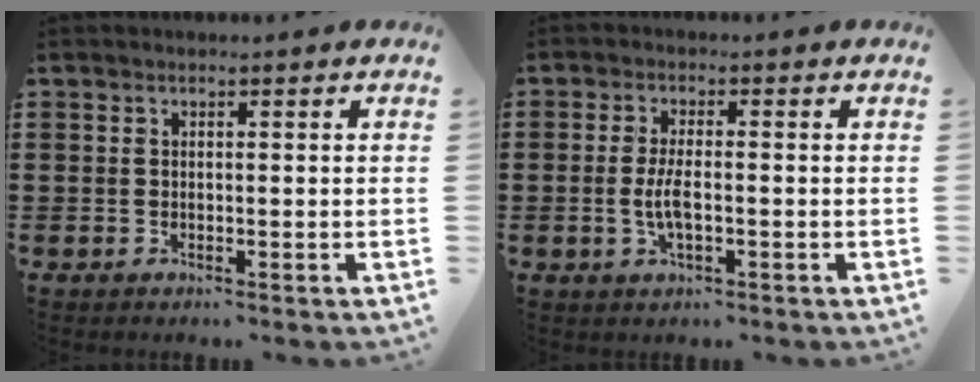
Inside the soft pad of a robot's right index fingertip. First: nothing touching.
{"total": 4.0, "force": [-0.4, 1.2, 3.8], "torque": [-0.090, -0.008, -0.013]}